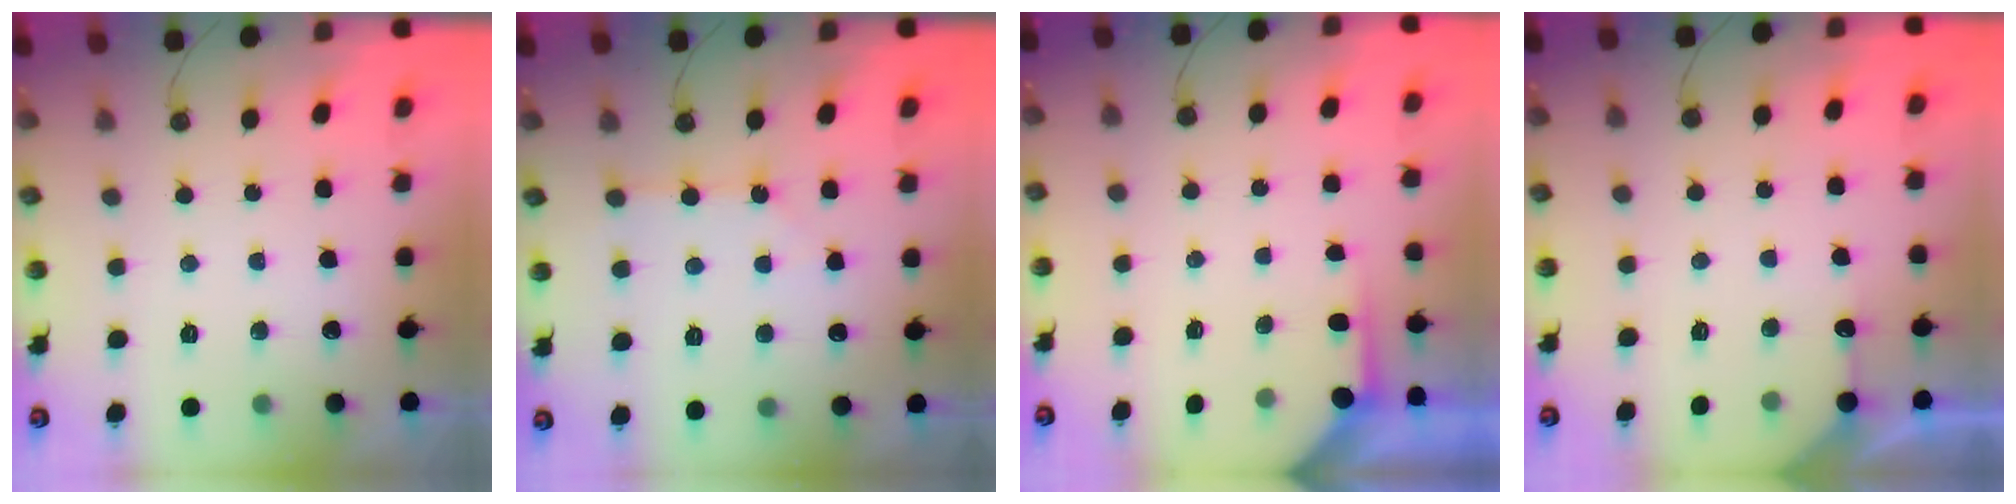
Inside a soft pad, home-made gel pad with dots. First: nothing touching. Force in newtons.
{"total": 2.1, "press": 2.1, "slide": 0.4}
{"total": 3.8, "press": 3.8, "slide": 0.4}
{"total": 4.0, "press": 4.0, "slide": 0.4}